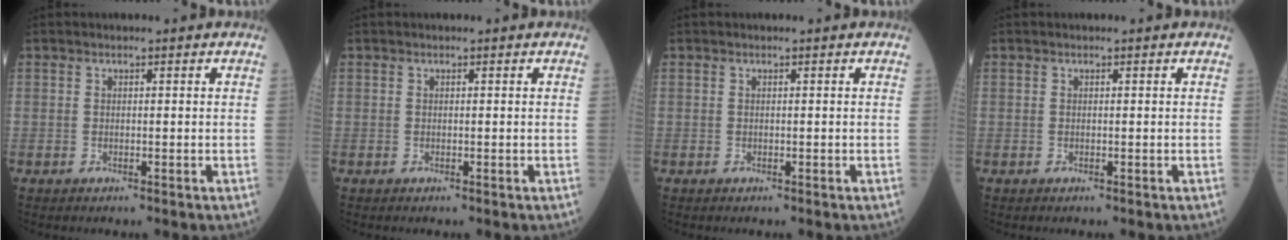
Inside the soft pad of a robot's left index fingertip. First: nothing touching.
{"total": 0.0}
{"total": 0.0}
{"total": 0.0}